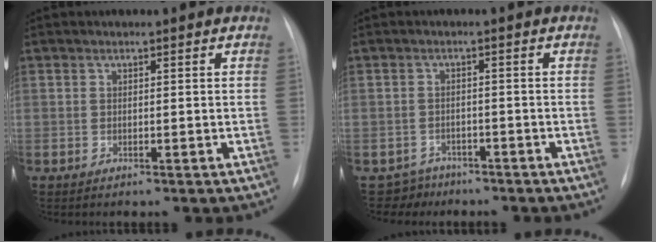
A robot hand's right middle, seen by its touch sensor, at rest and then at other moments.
{"total": 3.2, "force": [-2.5, 1.7, -1.1], "torque": [0.018, 0.005, -0.043]}